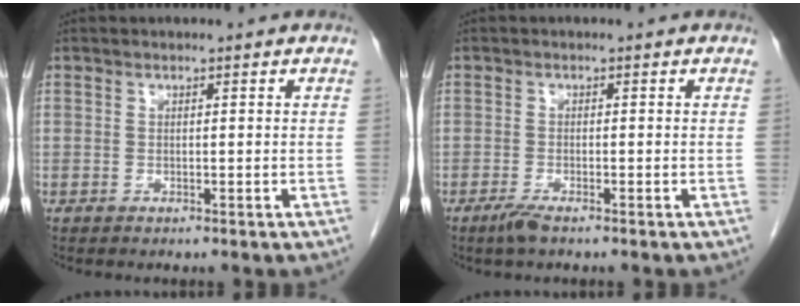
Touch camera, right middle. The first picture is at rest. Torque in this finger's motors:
{"motor_torque": [0.23, -0.11, 0.03, 0.02]}